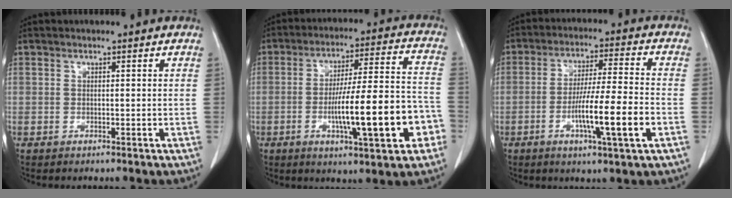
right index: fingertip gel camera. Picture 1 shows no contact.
{"total": 16.6, "force": [-5.1, 2.4, 15.6], "torque": [-0.245, 0.018, -0.068]}
{"total": 11.4, "force": [-3.6, 0.0, 10.8], "torque": [-0.188, -0.006, -0.062]}